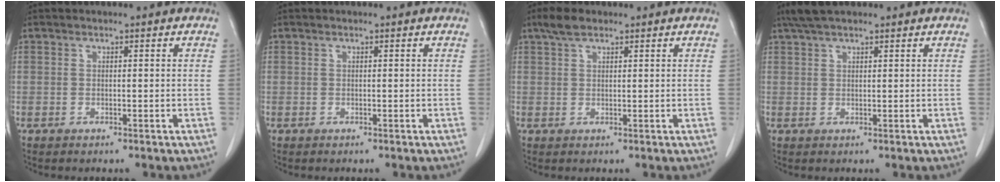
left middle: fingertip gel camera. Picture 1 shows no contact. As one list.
[{"total": 0.0}, {"total": 2.8, "force": [2.1, 1.1, 1.6], "torque": [-0.037, 0.009, 0.040]}, {"total": 4.7, "force": [3.7, 1.1, 2.7], "torque": [-0.054, 0.023, 0.069]}]